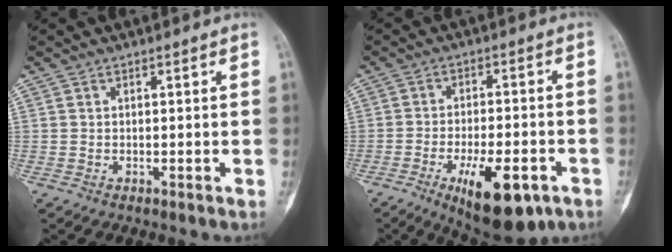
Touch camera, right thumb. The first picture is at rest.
{"total": 14.1, "force": [-6.6, 5.4, 11.3], "torque": [-0.163, 0.015, -0.089]}